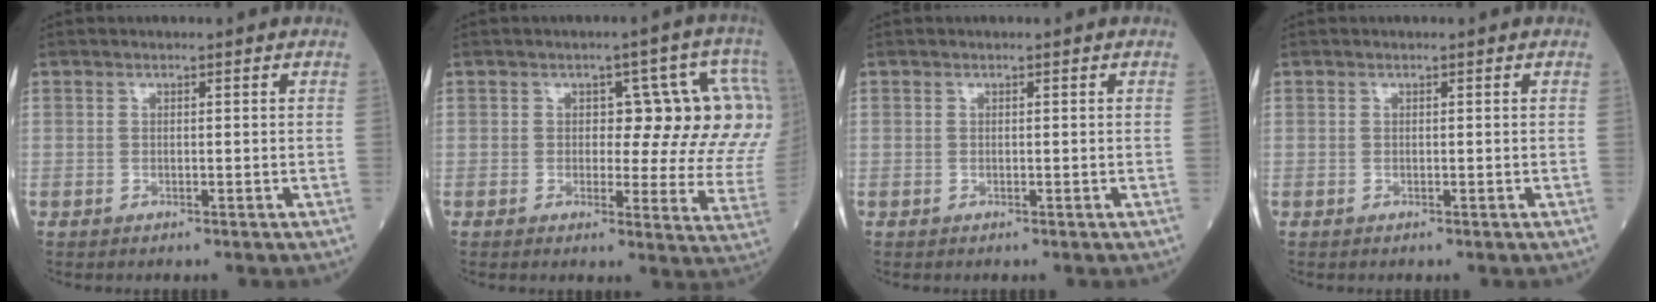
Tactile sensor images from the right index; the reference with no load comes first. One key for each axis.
{"total": 13.2, "fx": 2.7, "fy": 5.0, "fz": 11.9, "tx": -0.138, "ty": 0.018, "tz": 0.027}
{"total": 0.0}
{"total": 0.0}